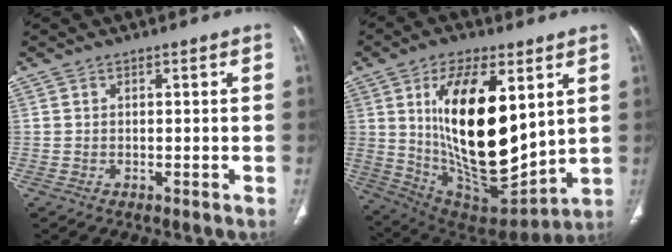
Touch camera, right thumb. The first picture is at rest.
{"total": 26.2, "force": [5.9, 12.0, 22.5], "torque": [-0.372, -0.048, 0.116]}